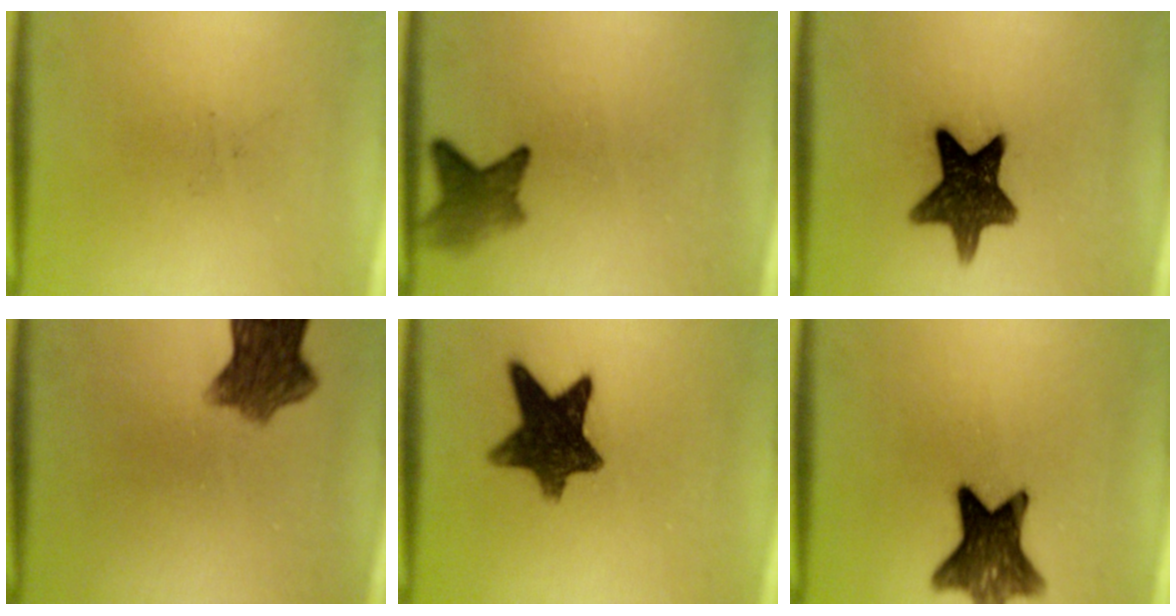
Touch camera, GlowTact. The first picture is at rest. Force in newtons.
{"total": 4.1}
{"total": 12.2}
{"total": 8.1}
{"total": 10.9}
{"total": 11.5}